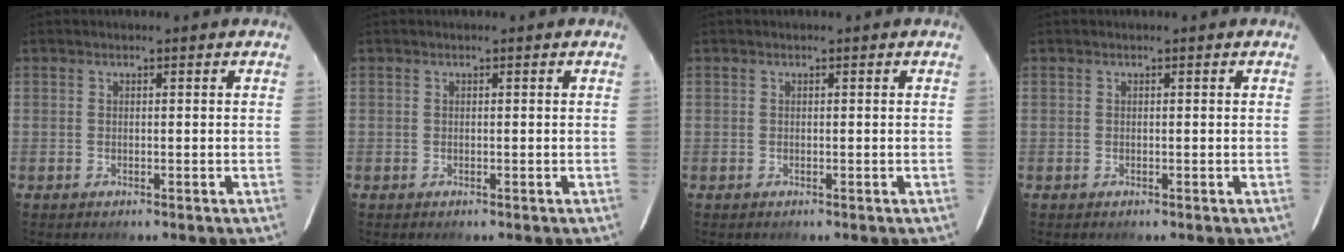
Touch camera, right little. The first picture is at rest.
{"total": 0.0}
{"total": 0.0}
{"total": 0.0}